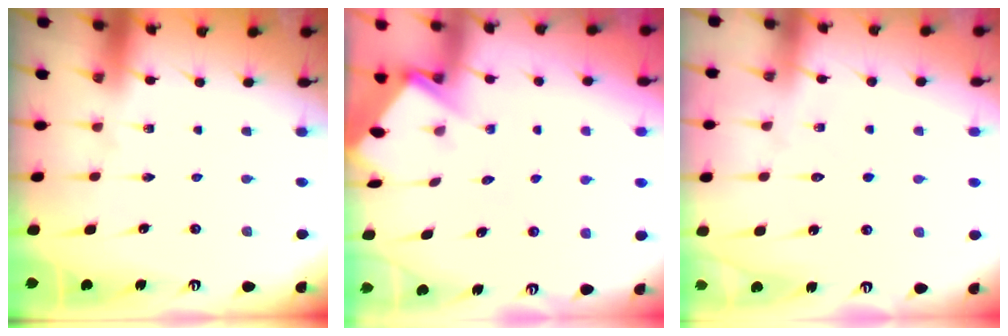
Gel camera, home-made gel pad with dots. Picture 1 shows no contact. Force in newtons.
{"total": 3.9, "press": 3.9, "slide": 0.4}
{"total": 5.4, "press": 5.4, "slide": 0.6}